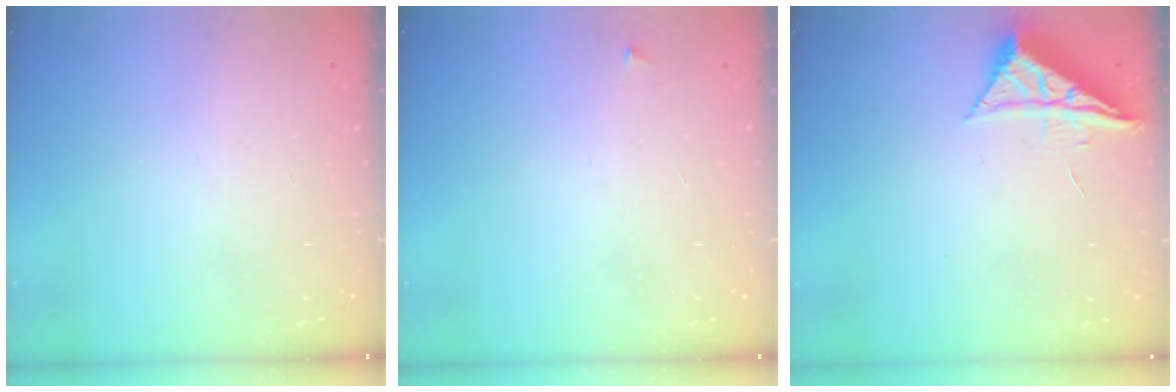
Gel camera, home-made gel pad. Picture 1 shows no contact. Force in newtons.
{"total": 3.2, "press": 3.2, "slide": 0.5}
{"total": 7.1, "press": 7.1, "slide": 0.2}